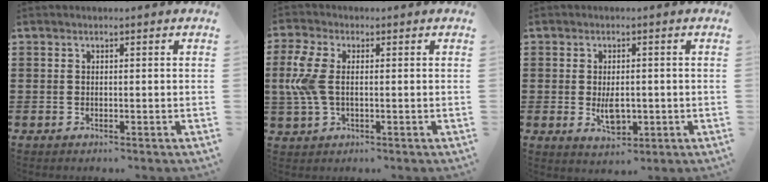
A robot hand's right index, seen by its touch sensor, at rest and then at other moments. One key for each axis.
{"total": 6.5, "fx": 0.5, "fy": 3.2, "fz": 5.6, "tx": -0.152, "ty": -0.006, "tz": -0.002}
{"total": 4.3, "fx": -0.4, "fy": 2.3, "fz": 3.6, "tx": -0.068, "ty": -0.005, "tz": -0.009}